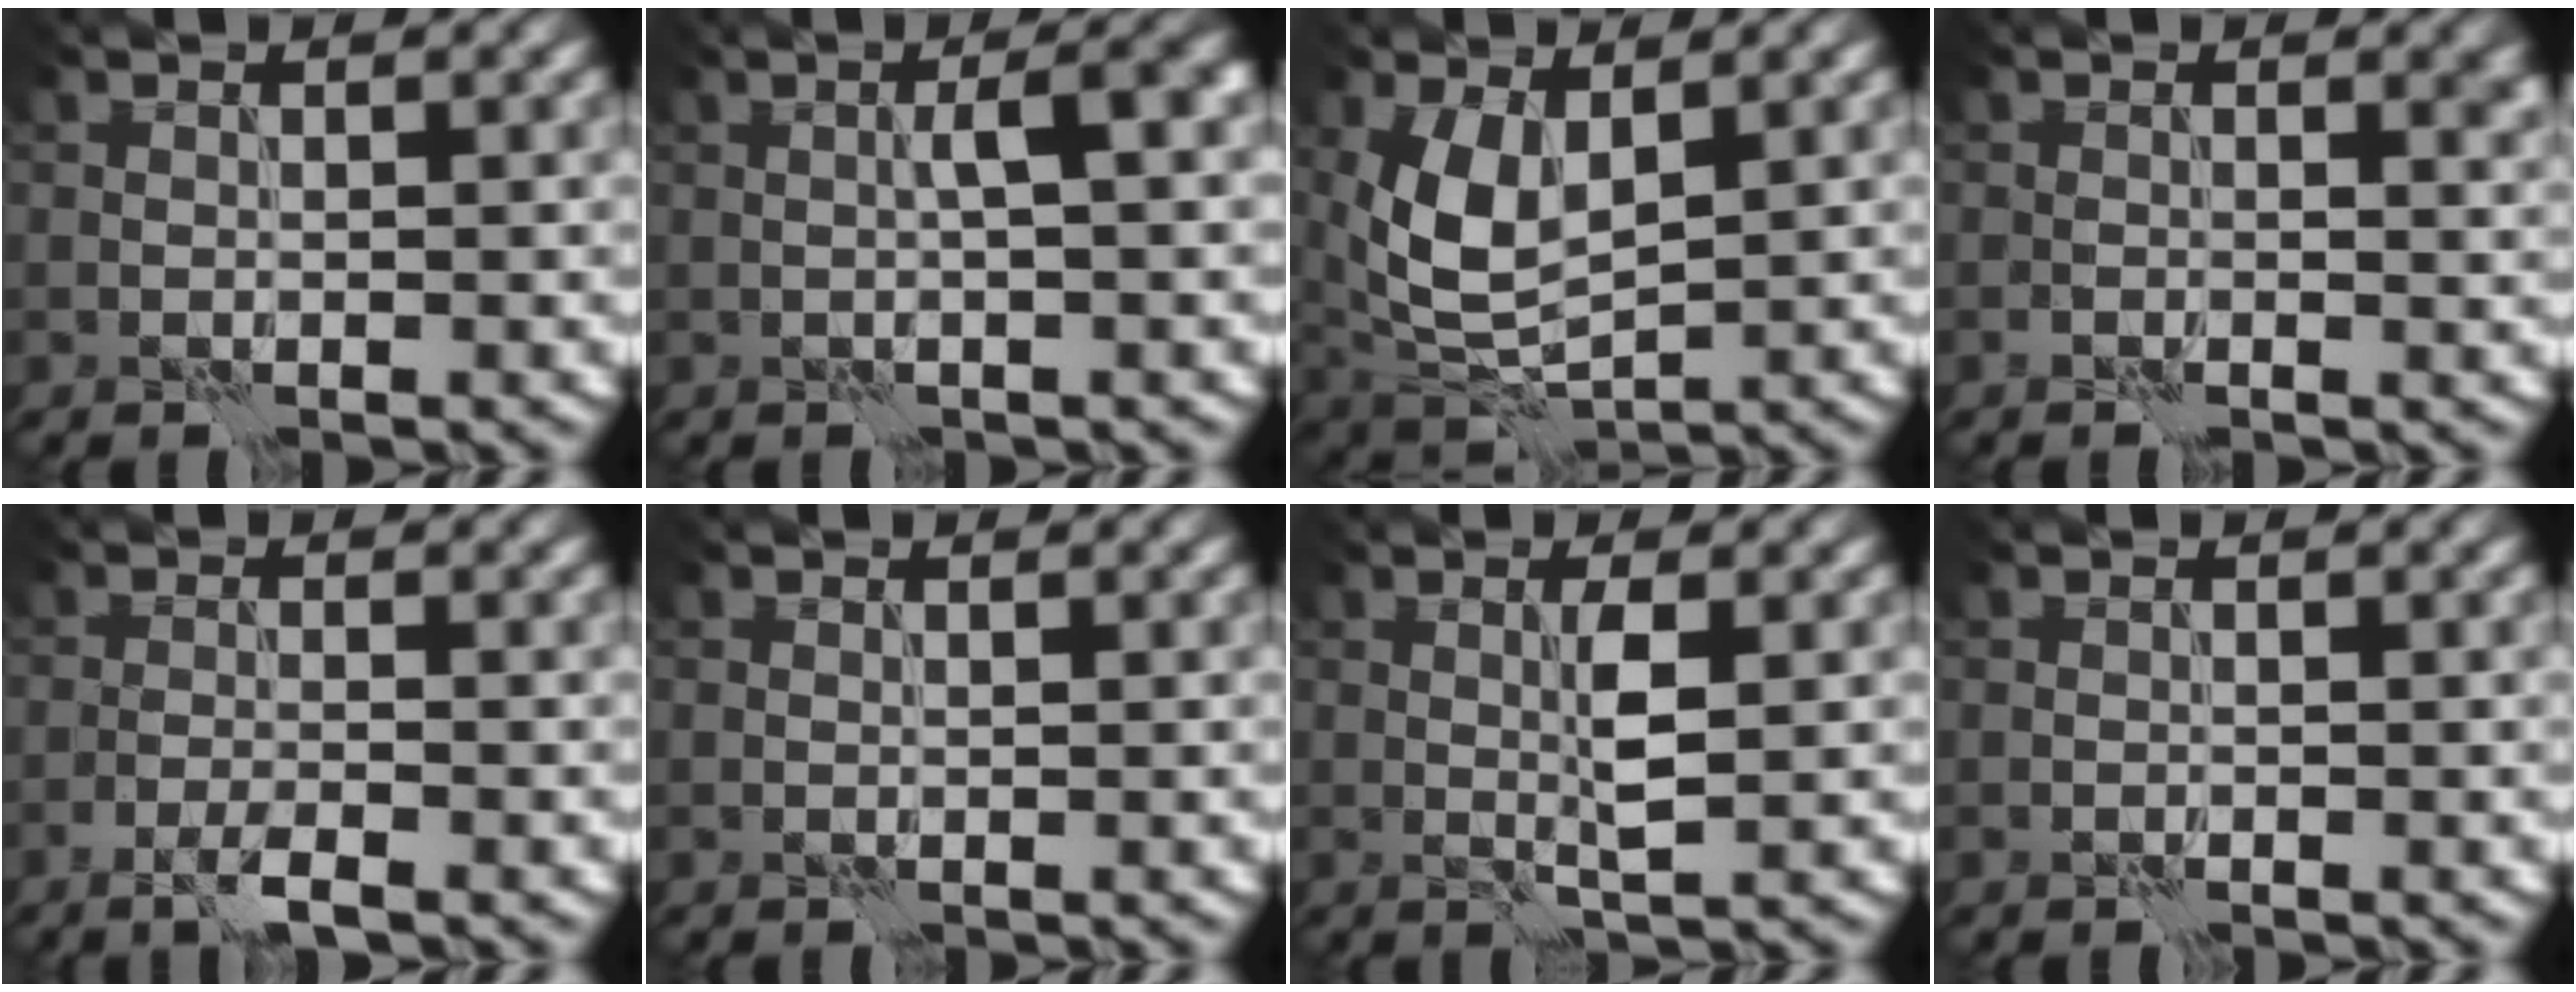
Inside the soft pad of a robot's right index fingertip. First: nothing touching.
{"total": 3.1, "force": [0.2, 0.3, 3.1], "torque": [-0.049, 0.009, 0.002]}
{"total": 5.8, "force": [1.2, 3.1, 4.7], "torque": [-0.111, -0.006, 0.031]}
{"total": 1.5, "force": [0.5, 0.8, 1.1], "torque": [-0.009, -0.005, 0.007]}
{"total": 1.9, "force": [-1.1, 0.1, 1.5], "torque": [-0.029, 0.000, -0.026]}
{"total": 0.0}
{"total": 2.2, "force": [0.3, 0.2, 2.1], "torque": [-0.040, 0.001, 0.005]}
{"total": 0.0}